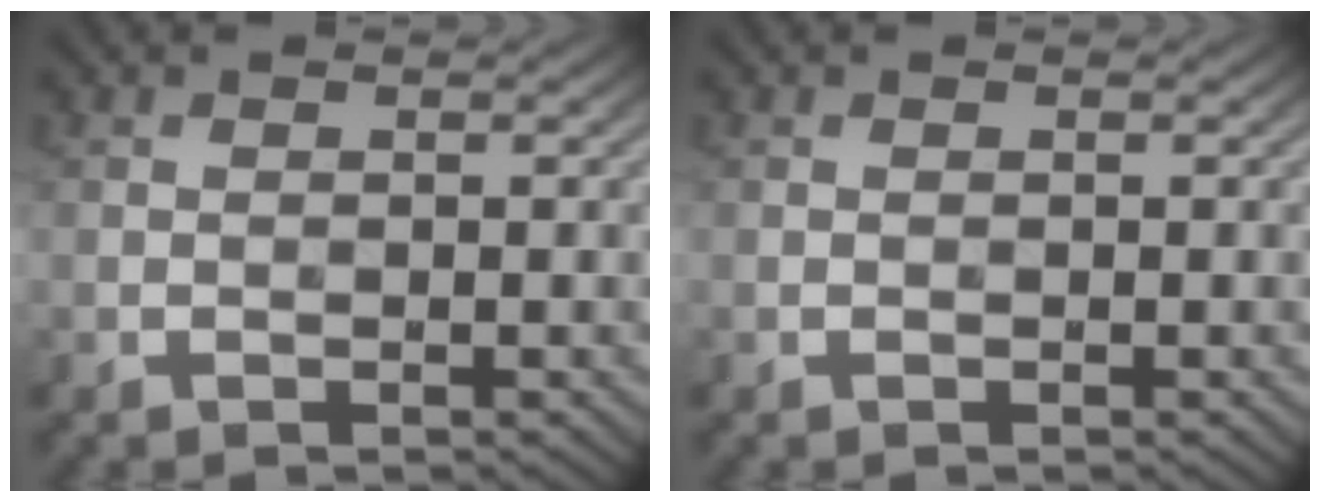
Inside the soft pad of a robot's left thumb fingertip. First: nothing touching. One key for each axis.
{"total": 0.0}